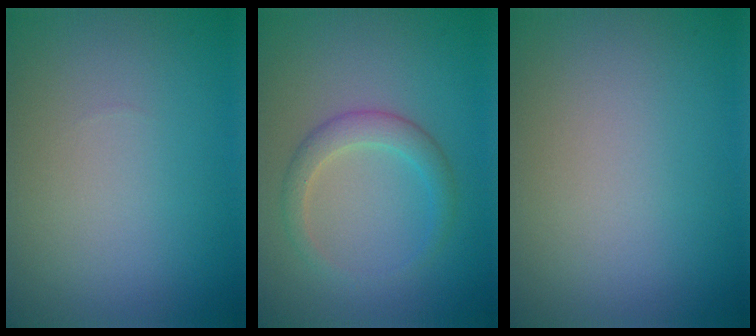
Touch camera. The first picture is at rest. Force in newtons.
{"total": 2.4, "press": 2.4, "slide": 0.1}
{"total": 0.0}